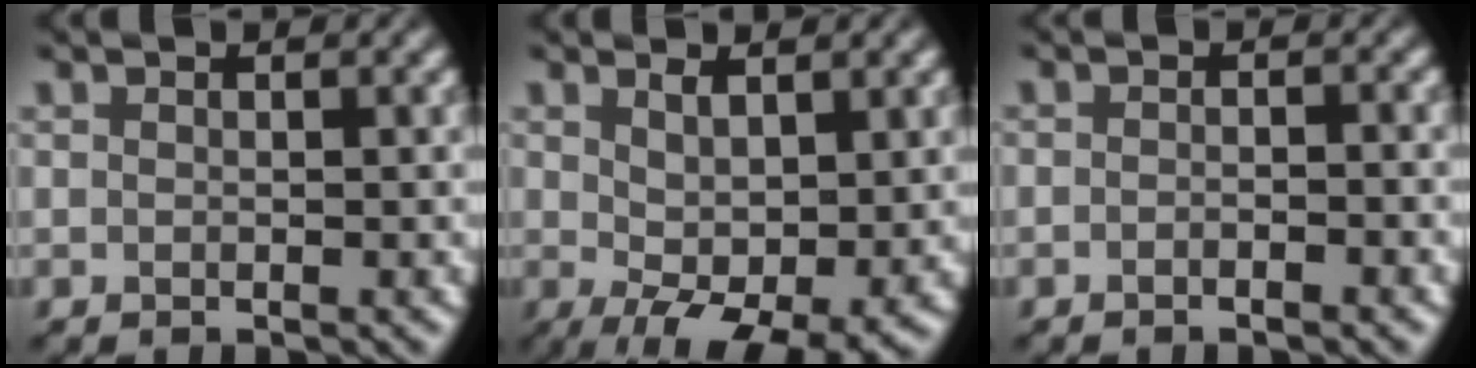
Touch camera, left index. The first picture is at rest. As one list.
[{"total": 5.2, "force": [0.3, 2.2, 4.7], "torque": [-0.083, -0.010, 0.011]}, {"total": 1.3, "force": [-0.9, 0.2, 0.9], "torque": [-0.008, -0.004, -0.017]}]